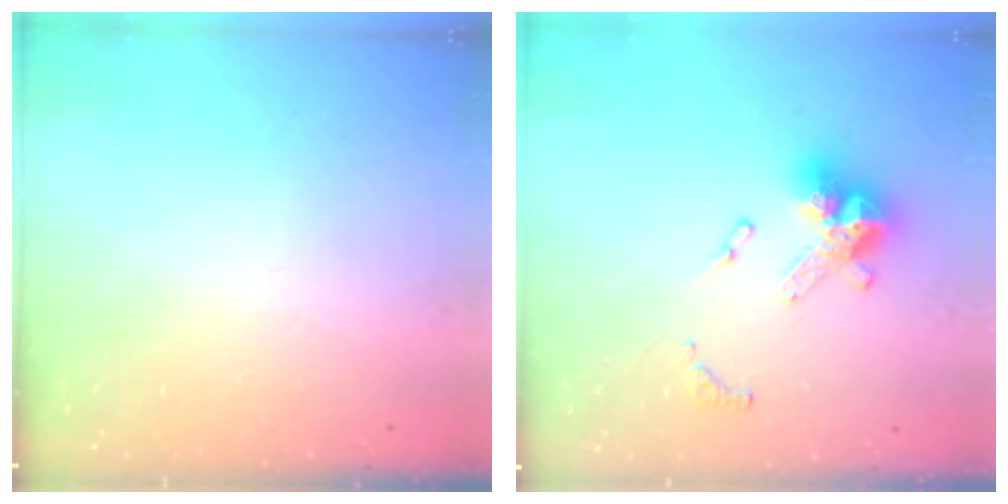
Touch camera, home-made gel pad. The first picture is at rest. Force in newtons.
{"total": 13.1, "press": 13.0, "slide": 1.4}